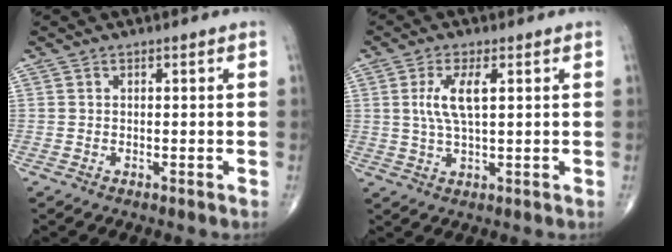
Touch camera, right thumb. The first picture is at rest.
{"total": 6.1, "force": [1.4, 2.0, 5.6], "torque": [-0.122, -0.003, 0.031]}